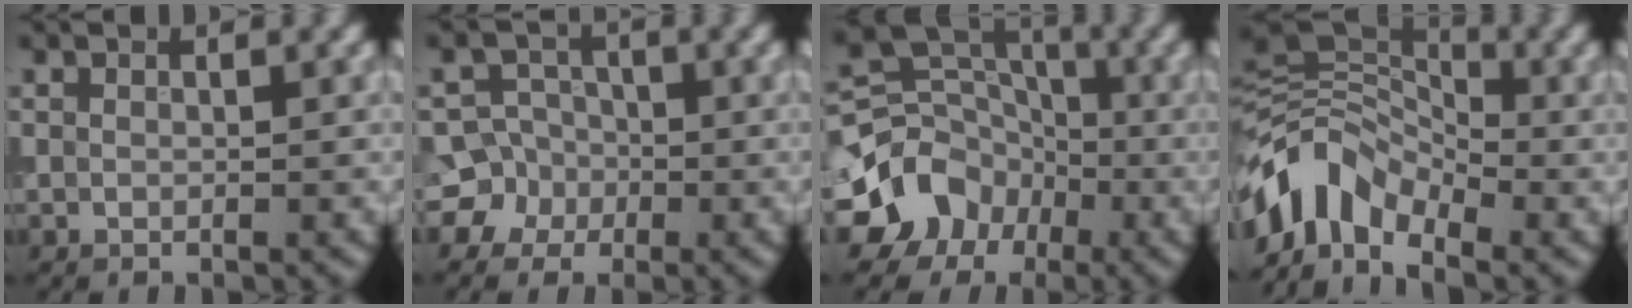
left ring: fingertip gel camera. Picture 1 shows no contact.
{"total": 5.9, "force": [-2.2, 5.5, 0.4], "torque": [0.013, 0.010, -0.059]}
{"total": 9.3, "force": [-4.2, 7.6, 3.4], "torque": [-0.052, -0.003, -0.084]}
{"total": 6.3, "force": [-3.5, 4.2, 3.2], "torque": [-0.051, 0.004, -0.079]}